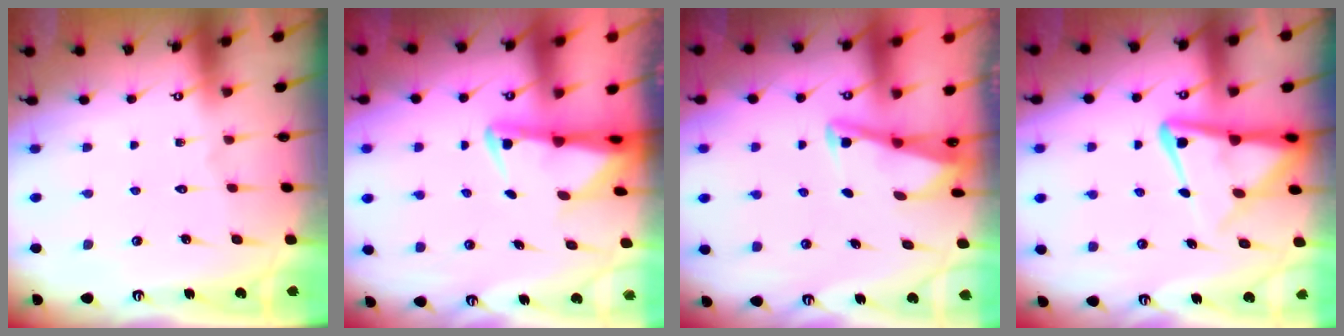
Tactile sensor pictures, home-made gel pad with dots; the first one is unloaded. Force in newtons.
{"total": 2.9, "press": 2.9, "slide": 0.6}
{"total": 2.8, "press": 2.8, "slide": 0.4}
{"total": 9.4, "press": 9.3, "slide": 1.1}